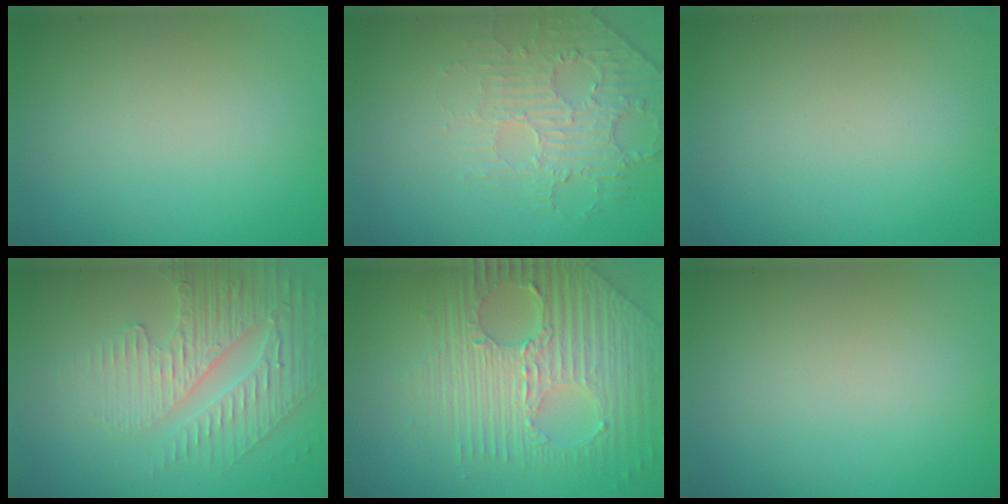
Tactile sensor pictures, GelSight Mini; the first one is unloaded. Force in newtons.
{"total": 2.3, "press": 1.5, "slide": 1.7}
{"total": 0.0}
{"total": 3.8, "press": 3.6, "slide": 1.2}
{"total": 8.0, "press": 5.3, "slide": 6.0}
{"total": 0.0}